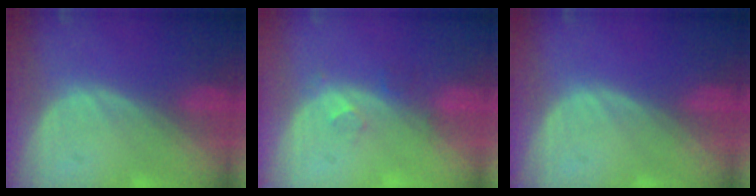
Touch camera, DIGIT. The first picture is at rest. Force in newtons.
{"total": 2.3, "press": 2.0, "slide": 1.1}
{"total": 0.0}